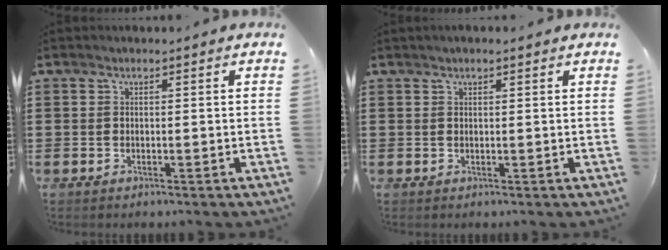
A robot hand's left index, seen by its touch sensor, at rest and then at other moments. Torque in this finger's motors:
{"motor_torque": [0.86, 0.89, 0.06, 0.03]}